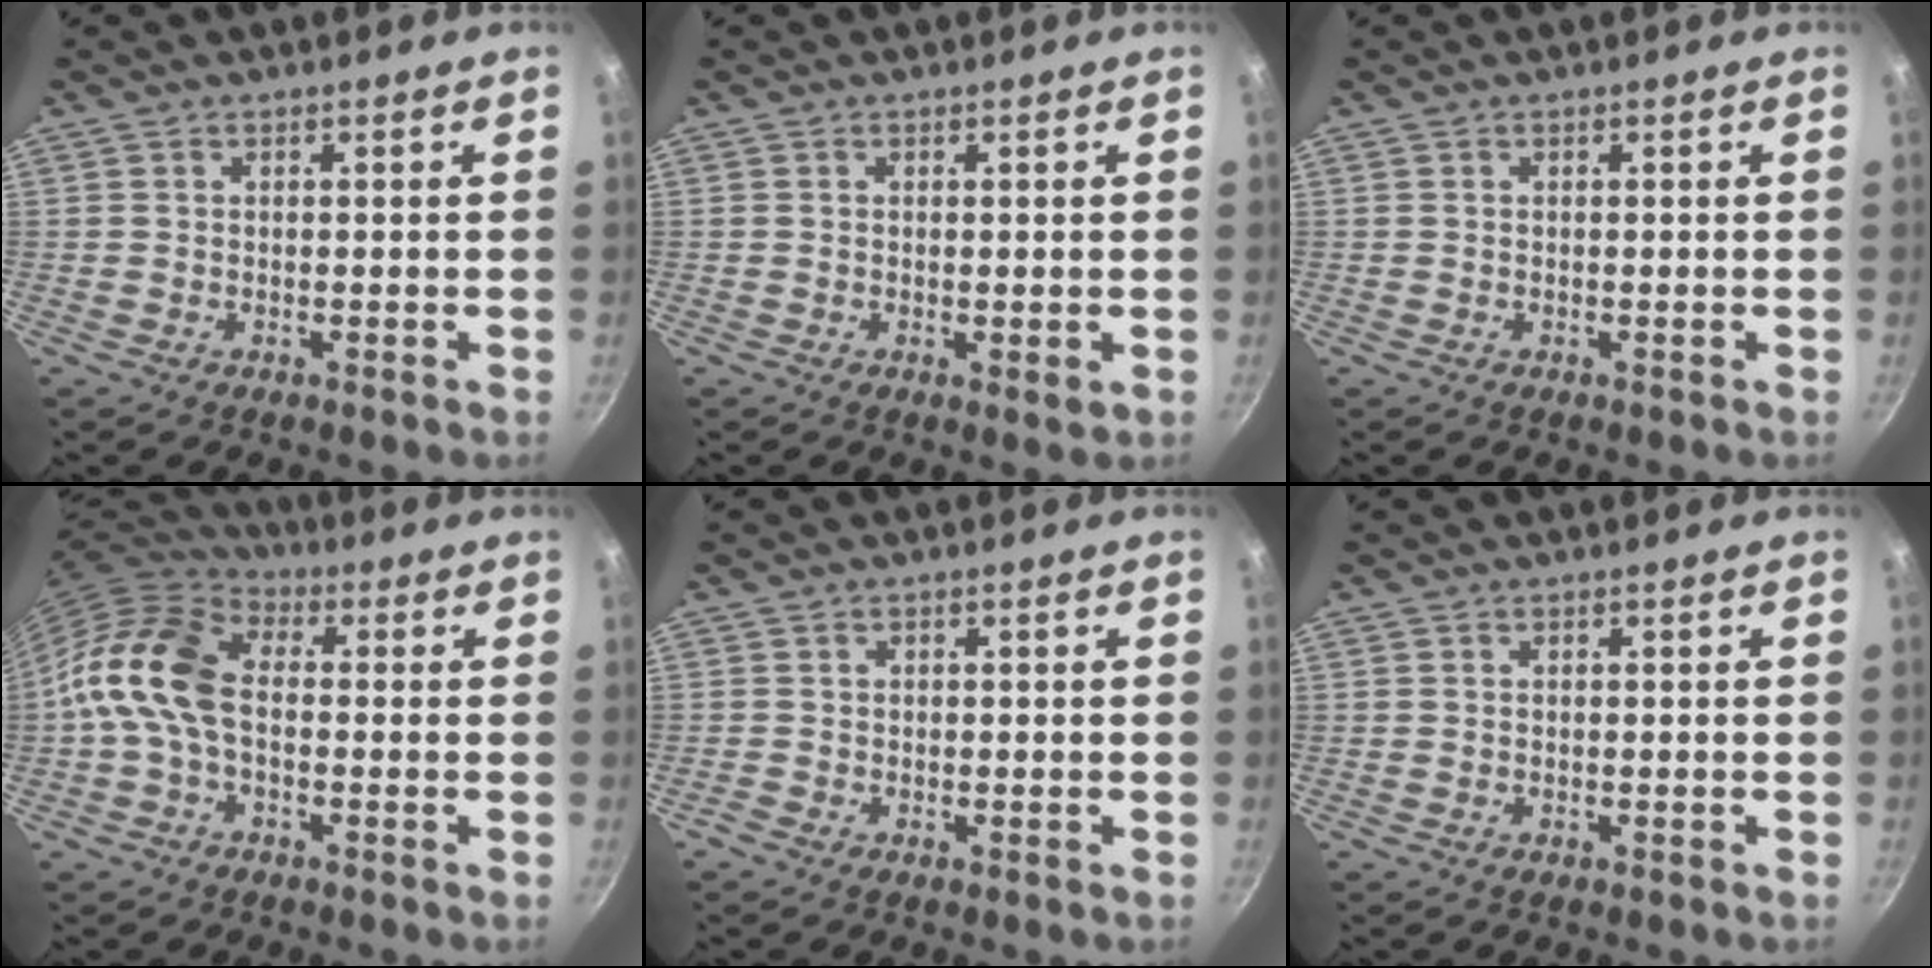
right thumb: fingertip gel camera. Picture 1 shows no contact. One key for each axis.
{"total": 1.2, "fx": 0.0, "fy": 0.4, "fz": 1.2, "tx": -0.018, "ty": -0.006, "tz": -0.001}
{"total": 0.0}
{"total": 12.3, "fx": -1.1, "fy": 7.9, "fz": 9.4, "tx": -0.171, "ty": 0.036, "tz": -0.045}
{"total": 0.9, "fx": -0.6, "fy": 0.7, "fz": 0.1, "tx": -0.004, "ty": 0.003, "tz": -0.011}
{"total": 0.0}